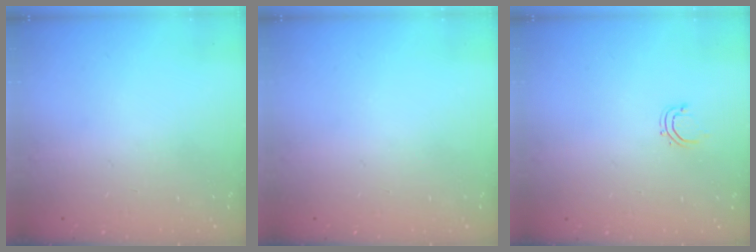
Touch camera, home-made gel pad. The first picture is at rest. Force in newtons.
{"total": 0.0}
{"total": 2.8, "press": 2.7, "slide": 0.5}